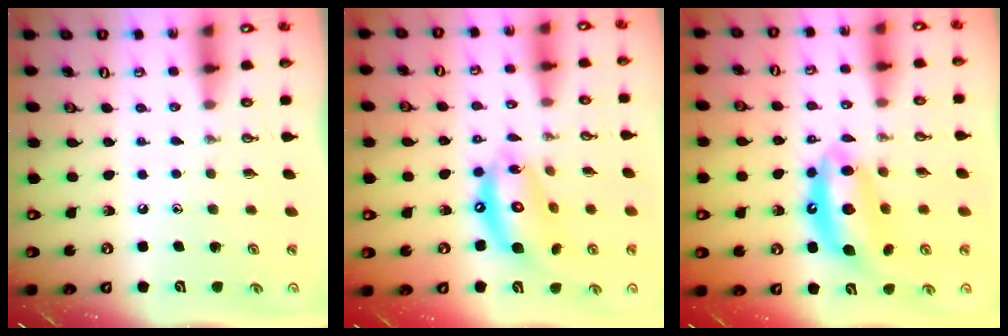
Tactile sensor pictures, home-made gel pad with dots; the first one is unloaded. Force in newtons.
{"total": 13.6, "press": 13.6, "slide": 1.2}
{"total": 12.1, "press": 12.1, "slide": 1.0}